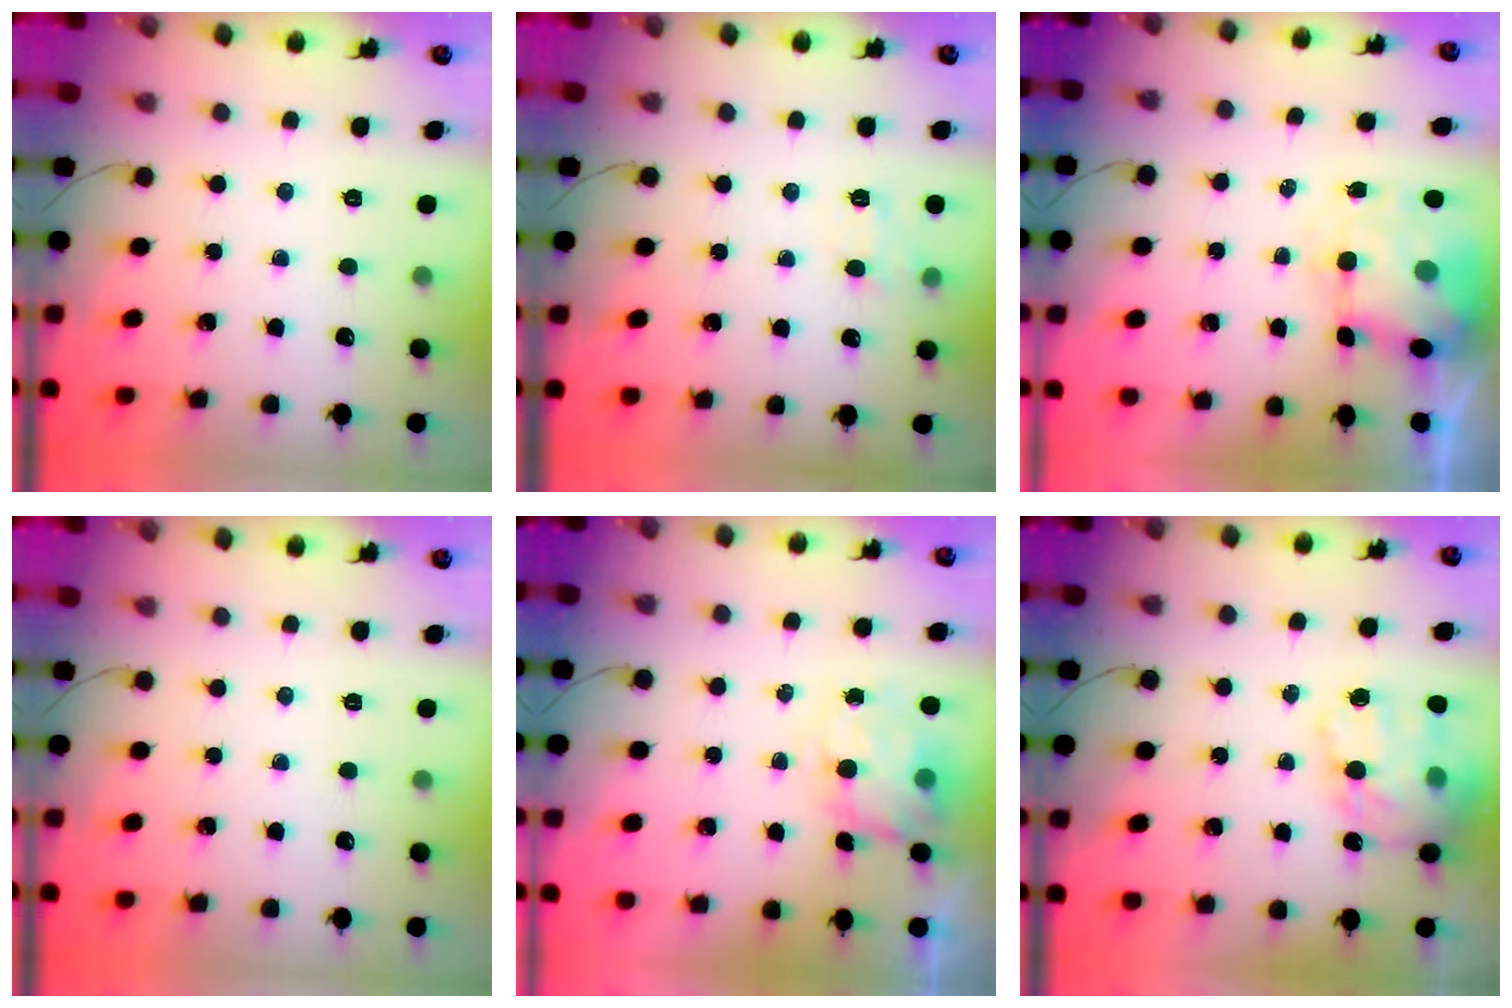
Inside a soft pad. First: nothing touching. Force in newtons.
{"total": 7.8, "press": 7.5, "slide": 2.1}
{"total": 6.0, "press": 5.8, "slide": 1.6}
{"total": 0.0}
{"total": 5.1, "press": 5.0, "slide": 1.3}
{"total": 19.9, "press": 19.4, "slide": 4.2}